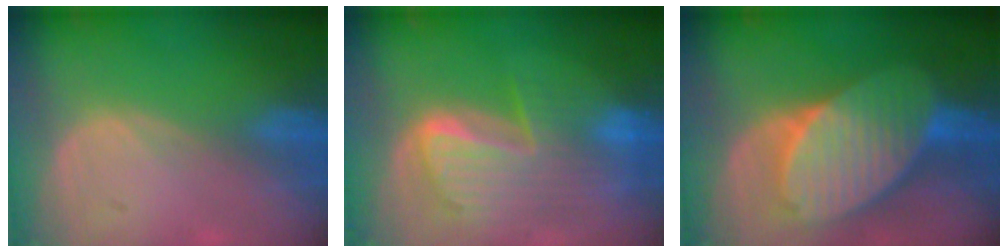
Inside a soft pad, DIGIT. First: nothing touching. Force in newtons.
{"total": 9.9, "press": 8.6, "slide": 5.0}
{"total": 10.9, "press": 10.9, "slide": 0.5}